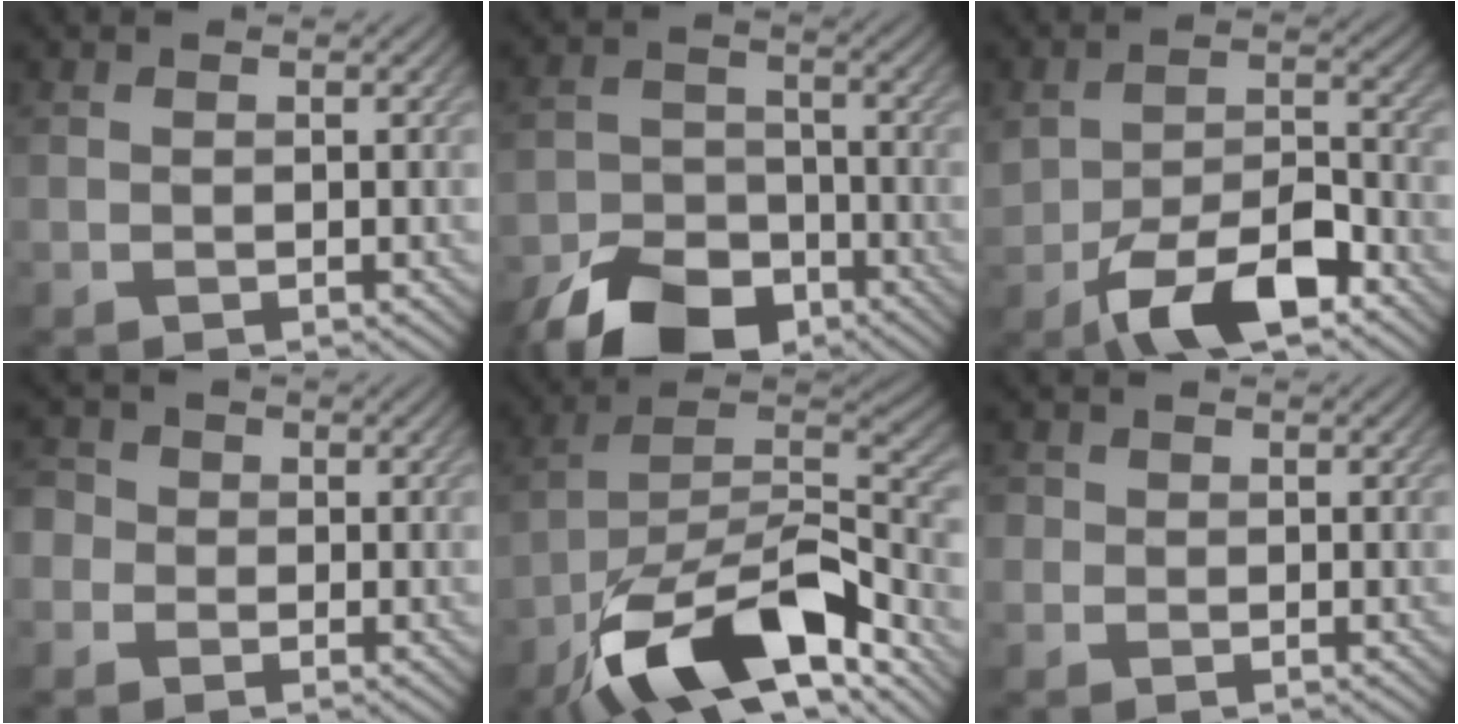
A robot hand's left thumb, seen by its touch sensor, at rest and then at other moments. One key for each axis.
{"total": 10.3, "fx": -7.6, "fy": 5.2, "fz": 4.7, "tx": -0.100, "ty": -0.014, "tz": -0.137}
{"total": 8.3, "fx": -4.4, "fy": 3.9, "fz": 5.9, "tx": -0.107, "ty": -0.004, "tz": -0.080}
{"total": 3.1, "fx": -0.5, "fy": 3.0, "fz": 0.7, "tx": -0.015, "ty": 0.011, "tz": -0.028}
{"total": 16.9, "fx": -10.2, "fy": 6.5, "fz": 11.9, "tx": -0.214, "ty": -0.008, "tz": -0.196}
{"total": 1.3, "fx": 0.2, "fy": 1.3, "fz": 0.2, "tx": 0.000, "ty": -0.001, "tz": -0.003}